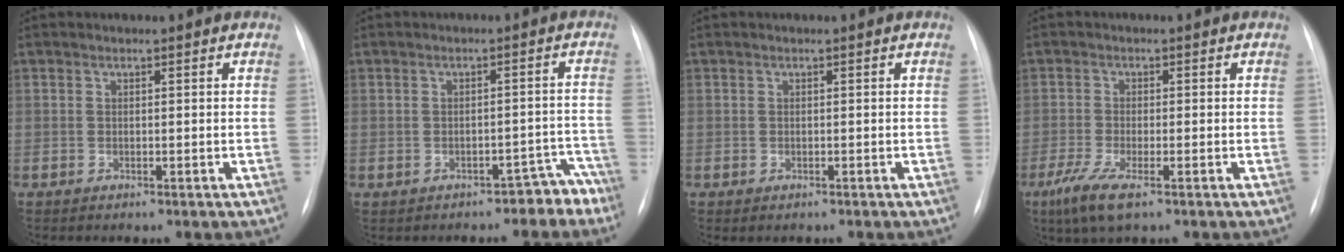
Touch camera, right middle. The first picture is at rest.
{"total": 3.8, "force": [-3.1, 1.8, 1.1], "torque": [-0.003, 0.035, -0.033]}
{"total": 0.7, "force": [-0.5, 0.4, 0.3], "torque": [-0.008, -0.001, -0.005]}
{"total": 5.5, "force": [-3.2, 1.1, 4.3], "torque": [-0.101, -0.017, -0.060]}